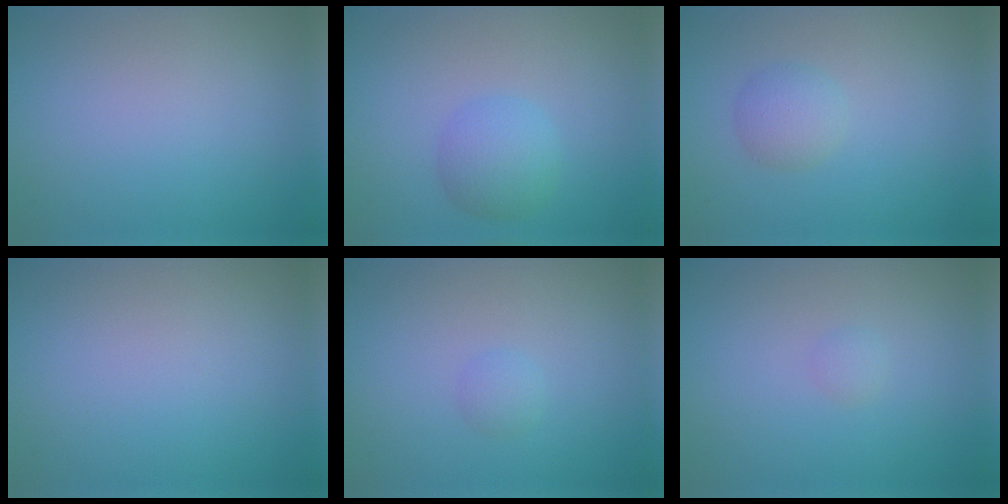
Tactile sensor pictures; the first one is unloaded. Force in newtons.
{"total": 2.9, "press": 2.9, "slide": 0.0}
{"total": 2.0, "press": 2.0, "slide": 0.1}
{"total": 0.0}
{"total": 0.9, "press": 0.9, "slide": 0.1}
{"total": 0.6, "press": 0.6, "slide": 0.0}